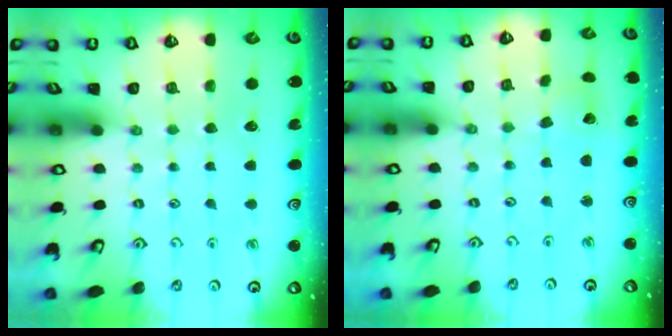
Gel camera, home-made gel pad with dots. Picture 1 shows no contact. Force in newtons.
{"total": 1.8, "press": 1.8, "slide": 0.1}